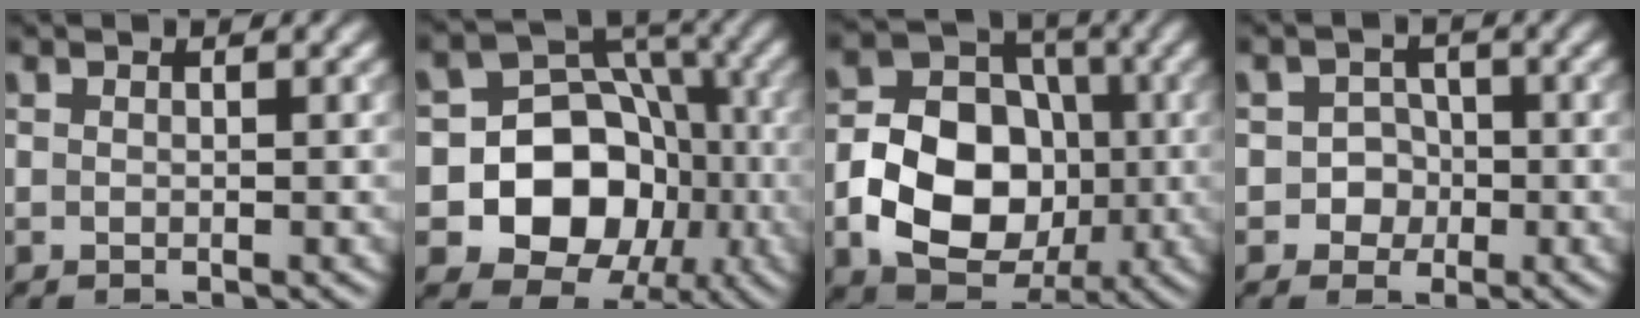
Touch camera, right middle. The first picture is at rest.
{"total": 12.5, "force": [-3.2, 10.6, 5.9], "torque": [-0.084, 0.004, -0.087]}
{"total": 10.4, "force": [-2.3, 7.9, 6.4], "torque": [-0.105, -0.002, -0.050]}
{"total": 2.6, "force": [-0.7, 2.5, 0.5], "torque": [0.021, 0.004, -0.022]}